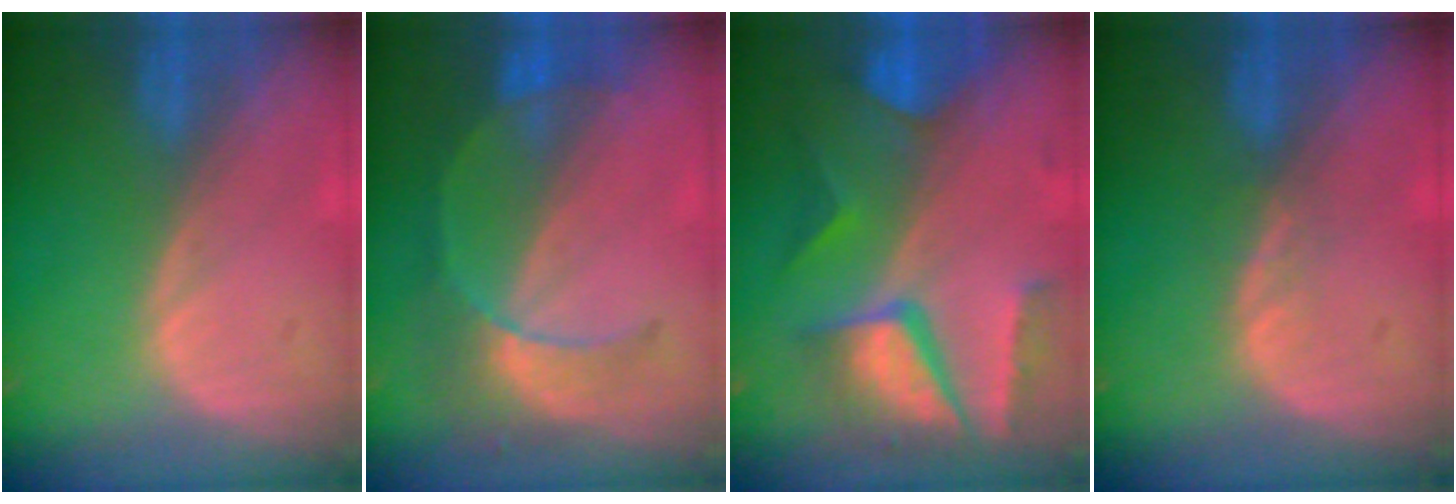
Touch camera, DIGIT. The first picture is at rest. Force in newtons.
{"total": 8.0, "press": 7.0, "slide": 3.8}
{"total": 10.4, "press": 8.8, "slide": 5.5}
{"total": 1.5, "press": 1.5, "slide": 0.2}